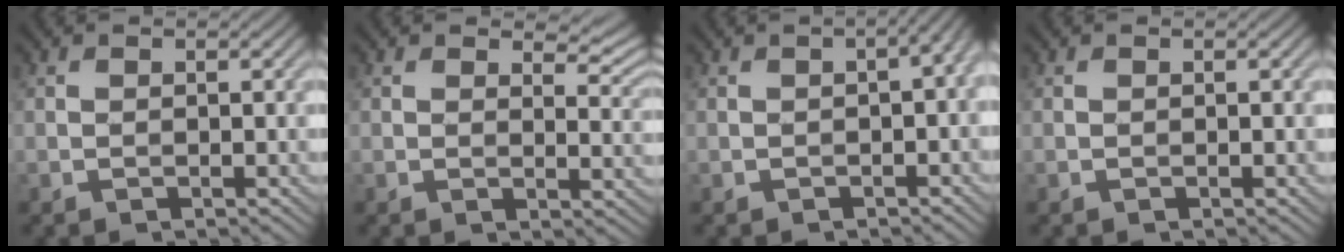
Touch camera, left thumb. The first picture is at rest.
{"total": 4.5, "force": [2.9, 1.8, 2.9], "torque": [-0.041, -0.005, 0.046]}
{"total": 3.8, "force": [-0.7, 1.3, 3.5], "torque": [-0.047, 0.000, 0.002]}
{"total": 0.0}